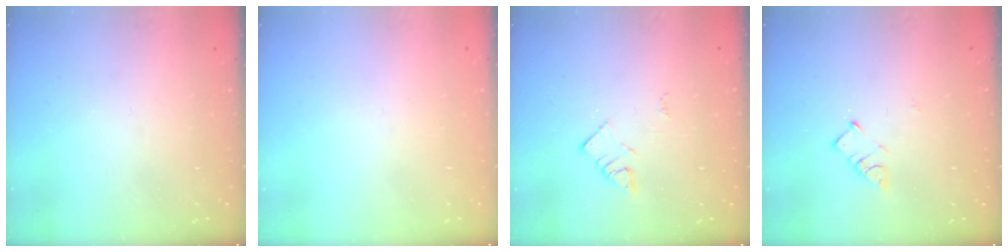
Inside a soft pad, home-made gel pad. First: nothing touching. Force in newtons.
{"total": 1.9, "press": 1.9, "slide": 0.2}
{"total": 2.9, "press": 2.9, "slide": 0.2}
{"total": 3.5, "press": 3.5, "slide": 0.3}